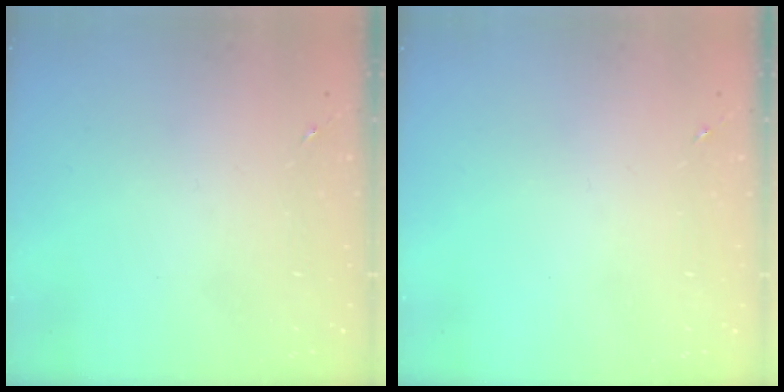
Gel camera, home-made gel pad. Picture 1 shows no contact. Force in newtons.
{"total": 0.0}